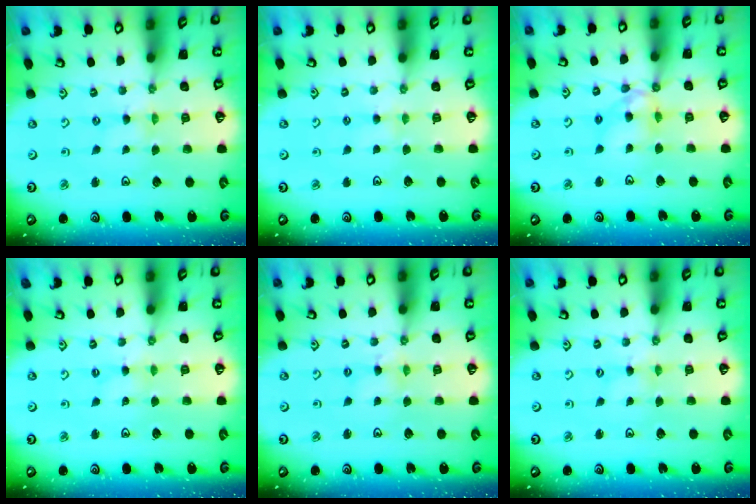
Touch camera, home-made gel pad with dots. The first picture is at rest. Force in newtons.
{"total": 2.4, "press": 2.3, "slide": 0.4}
{"total": 9.3, "press": 9.3, "slide": 0.7}
{"total": 1.1, "press": 1.1, "slide": 0.3}
{"total": 3.6, "press": 3.6, "slide": 0.4}
{"total": 0.0}